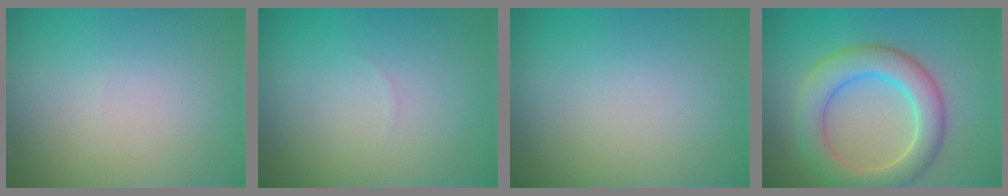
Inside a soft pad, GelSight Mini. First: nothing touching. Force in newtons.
{"total": 0.0}
{"total": 0.0}
{"total": 6.4, "press": 6.4, "slide": 0.3}